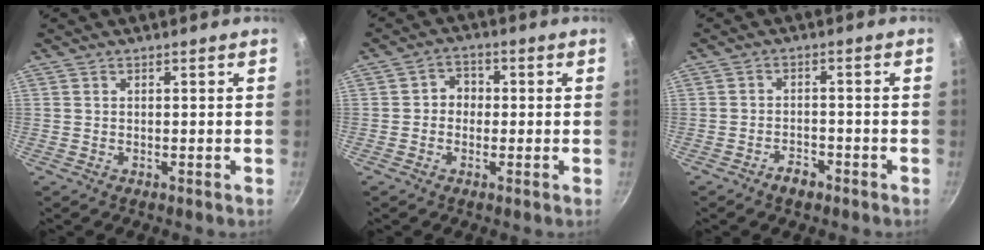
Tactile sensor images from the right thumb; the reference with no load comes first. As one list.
[{"total": 3.8, "force": [-0.3, 3.4, 1.7], "torque": [0.000, 0.010, -0.013]}, {"total": 3.8, "force": [-3.0, 1.7, 1.5], "torque": [-0.014, 0.031, -0.048]}]